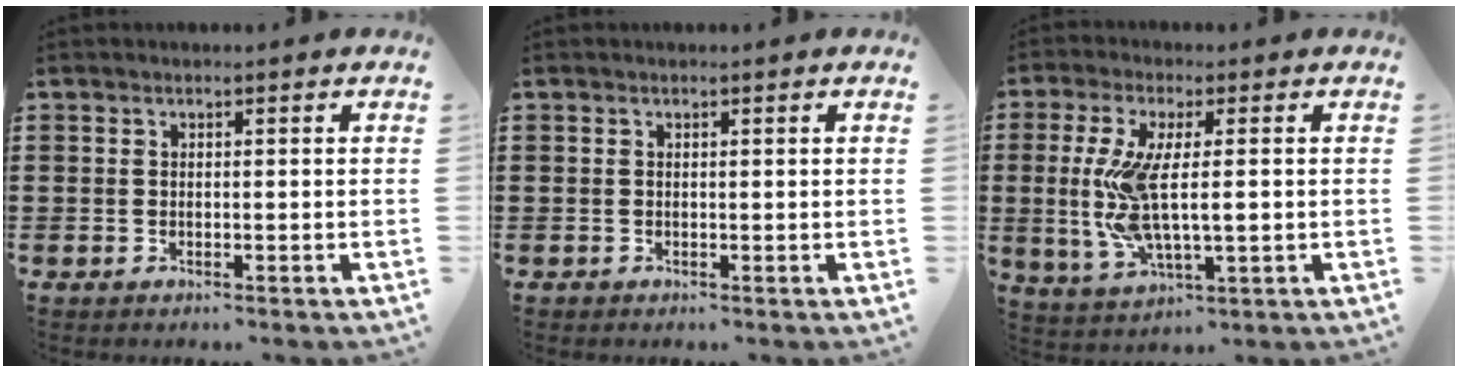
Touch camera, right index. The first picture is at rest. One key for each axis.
{"total": 0.0}
{"total": 9.4, "fx": 0.2, "fy": 2.6, "fz": 9.0, "tx": -0.205, "ty": -0.019, "tz": -0.004}